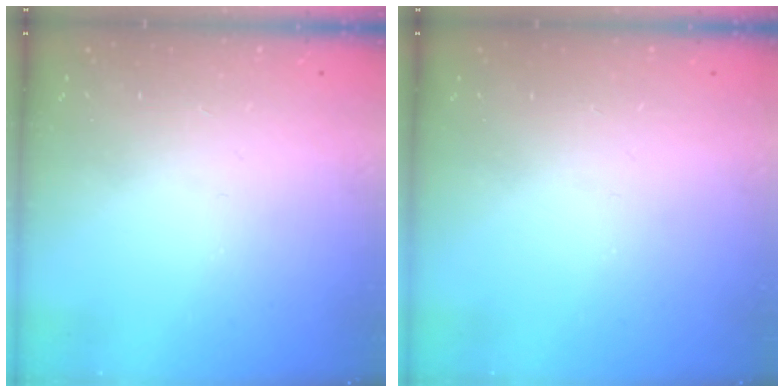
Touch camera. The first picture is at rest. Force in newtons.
{"total": 0.0}